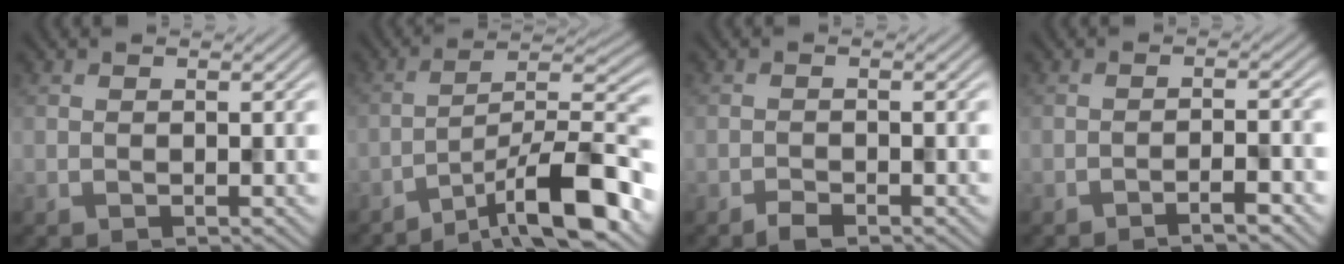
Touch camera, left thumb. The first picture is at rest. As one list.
[{"total": 13.1, "force": [-8.5, 2.9, 9.6], "torque": [-0.141, 0.013, -0.151]}, {"total": 1.3, "force": [-1.2, 0.2, 0.6], "torque": [-0.012, 0.000, -0.024]}, {"total": 2.8, "force": [-2.0, 0.1, 1.9], "torque": [-0.029, 0.010, -0.042]}]